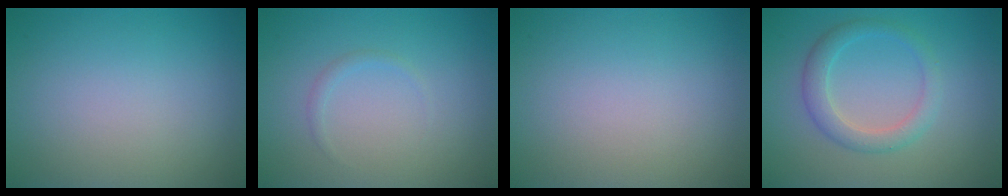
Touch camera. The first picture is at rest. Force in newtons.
{"total": 0.7, "press": 0.7, "slide": 0.0}
{"total": 0.0}
{"total": 2.7, "press": 2.7, "slide": 0.2}